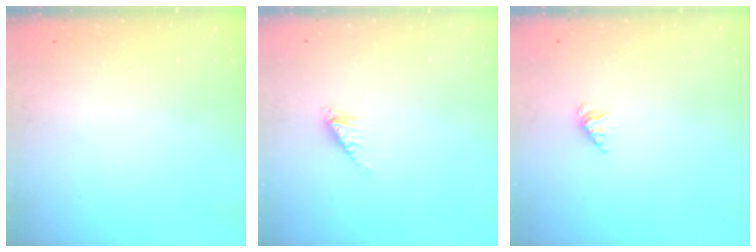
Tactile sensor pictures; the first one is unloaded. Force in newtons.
{"total": 2.2, "press": 2.2, "slide": 0.3}
{"total": 1.9, "press": 1.9, "slide": 0.4}